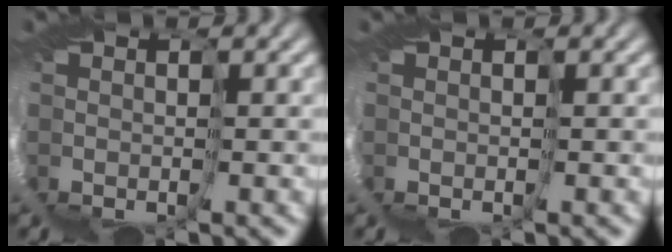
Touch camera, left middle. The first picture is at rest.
{"total": 0.0}